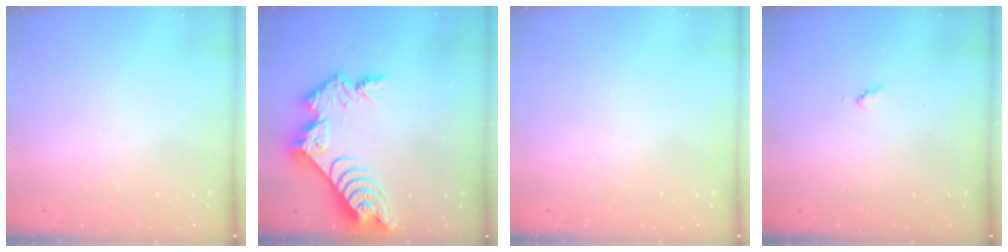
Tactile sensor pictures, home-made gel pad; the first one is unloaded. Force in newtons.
{"total": 12.8, "press": 12.8, "slide": 1.0}
{"total": 0.0}
{"total": 3.0, "press": 3.0, "slide": 0.3}